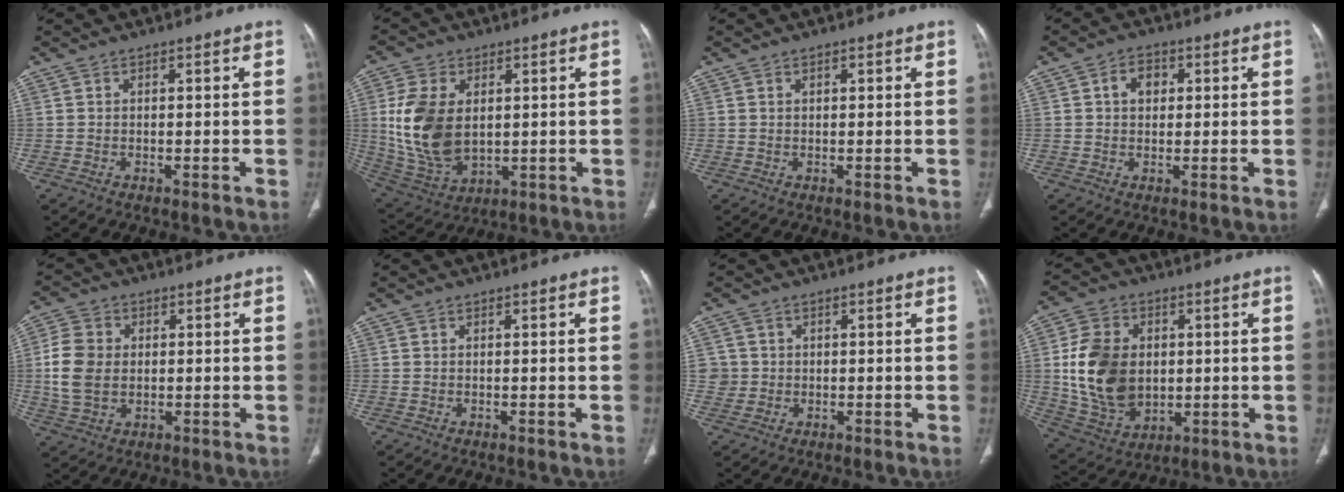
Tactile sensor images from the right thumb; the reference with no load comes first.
{"total": 15.0, "force": [1.7, 9.7, 11.4], "torque": [-0.219, -0.011, 0.048]}
{"total": 0.8, "force": [0.4, 0.4, 0.5], "torque": [-0.008, -0.001, 0.006]}
{"total": 4.6, "force": [1.1, 3.5, 2.7], "torque": [-0.026, 0.007, 0.015]}
{"total": 9.2, "force": [0.2, 7.0, 6.1], "torque": [-0.119, 0.006, 0.005]}
{"total": 0.0}
{"total": 2.7, "force": [0.2, 2.7, 0.0], "torque": [0.018, 0.006, 0.005]}
{"total": 16.5, "force": [0.9, 12.4, 10.9], "torque": [-0.173, -0.004, 0.033]}